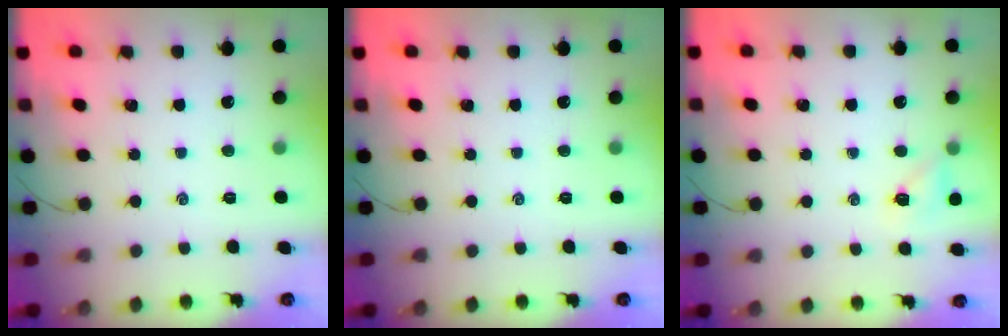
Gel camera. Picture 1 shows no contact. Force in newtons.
{"total": 0.0}
{"total": 6.4, "press": 6.2, "slide": 1.6}